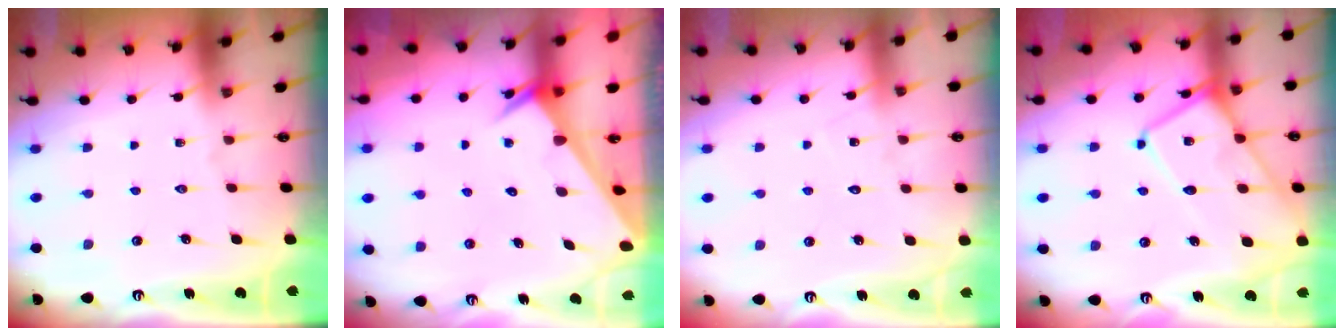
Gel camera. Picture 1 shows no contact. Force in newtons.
{"total": 2.6, "press": 2.6, "slide": 0.1}
{"total": 5.3, "press": 5.3, "slide": 0.4}
{"total": 13.2, "press": 13.2, "slide": 1.3}